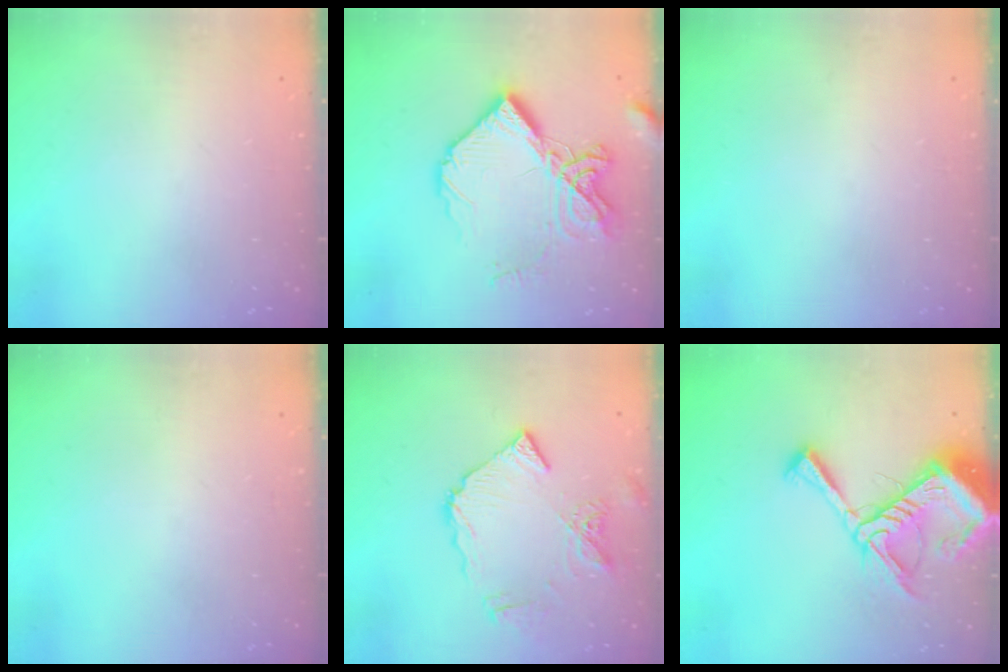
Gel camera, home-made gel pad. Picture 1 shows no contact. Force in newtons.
{"total": 16.3, "press": 16.2, "slide": 1.5}
{"total": 0.0}
{"total": 0.0}
{"total": 12.6, "press": 12.5, "slide": 1.6}
{"total": 14.3, "press": 14.2, "slide": 1.5}